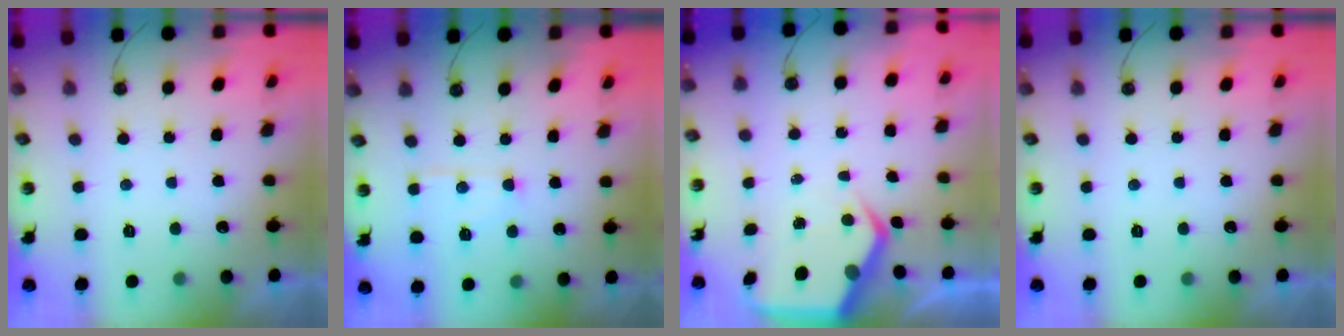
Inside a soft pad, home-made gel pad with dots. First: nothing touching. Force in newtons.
{"total": 7.7, "press": 7.7, "slide": 0.5}
{"total": 6.7, "press": 6.7, "slide": 0.9}
{"total": 0.0}